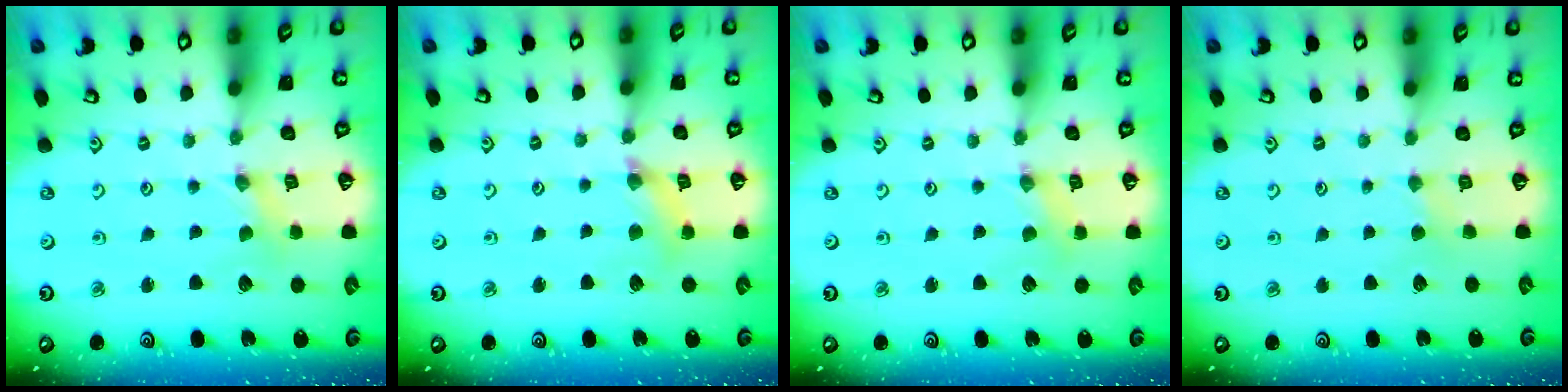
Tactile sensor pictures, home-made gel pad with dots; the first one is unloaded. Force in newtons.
{"total": 5.9, "press": 5.8, "slide": 0.7}
{"total": 1.3, "press": 1.2, "slide": 0.3}
{"total": 1.8, "press": 1.8, "slide": 0.3}